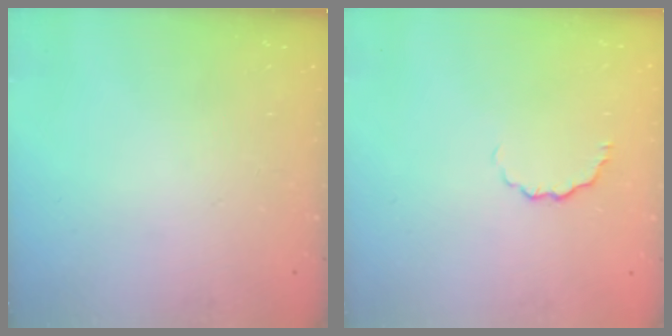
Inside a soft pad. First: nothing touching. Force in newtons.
{"total": 4.2, "press": 4.0, "slide": 1.1}